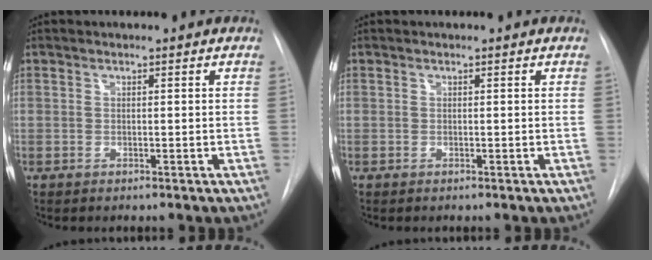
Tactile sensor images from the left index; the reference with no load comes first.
{"total": 0.0}